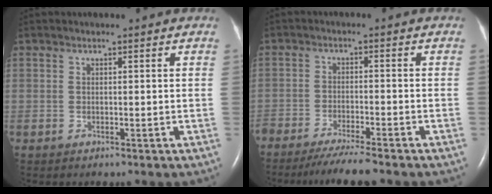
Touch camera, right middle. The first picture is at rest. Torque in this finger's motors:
{"motor_torque": [0.12, -0.10, 0.05, 0.03]}